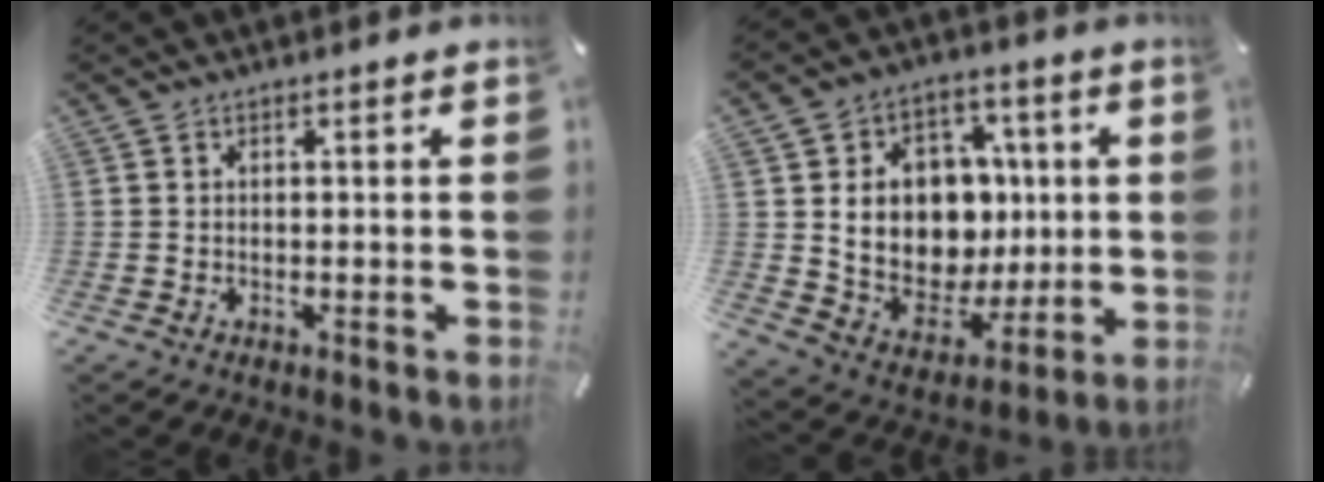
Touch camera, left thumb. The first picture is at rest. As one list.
[{"total": 15.1, "force": [2.4, 13.0, 7.3], "torque": [-0.127, -0.018, 0.061]}]